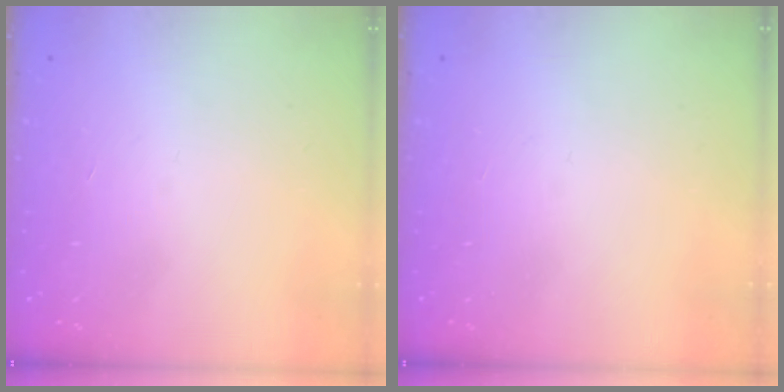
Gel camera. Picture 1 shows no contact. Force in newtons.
{"total": 0.0}